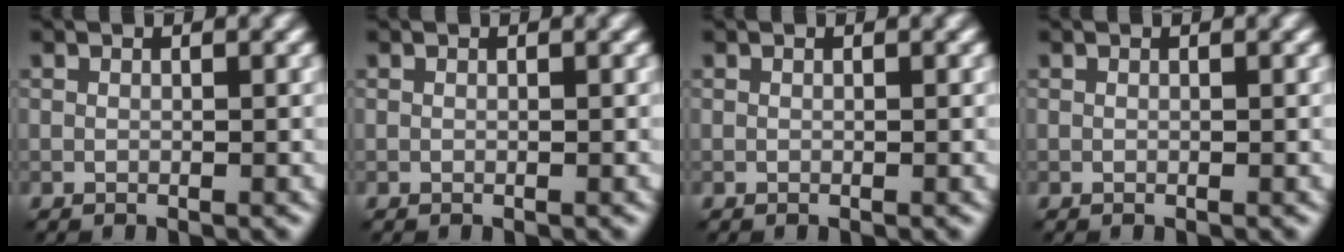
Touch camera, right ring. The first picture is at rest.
{"total": 0.0}
{"total": 0.0}
{"total": 0.0}